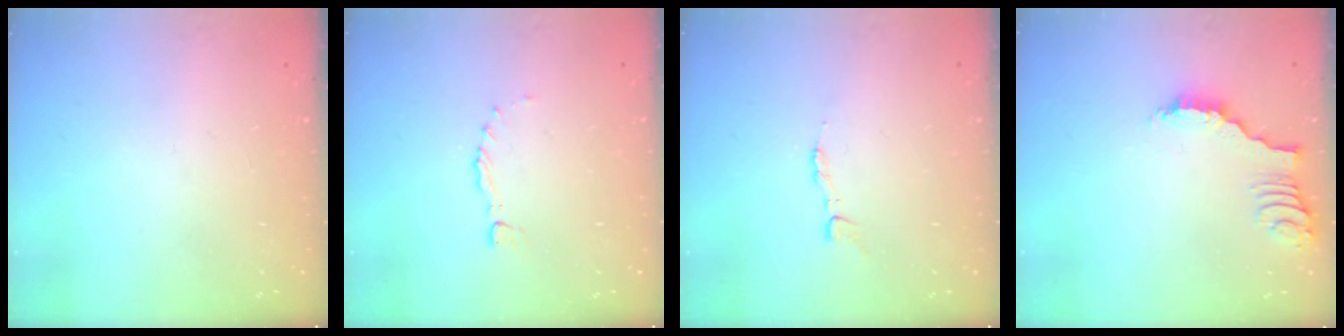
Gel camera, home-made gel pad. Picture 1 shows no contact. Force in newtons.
{"total": 0.0}
{"total": 3.2, "press": 3.2, "slide": 0.2}
{"total": 2.2, "press": 2.1, "slide": 0.4}